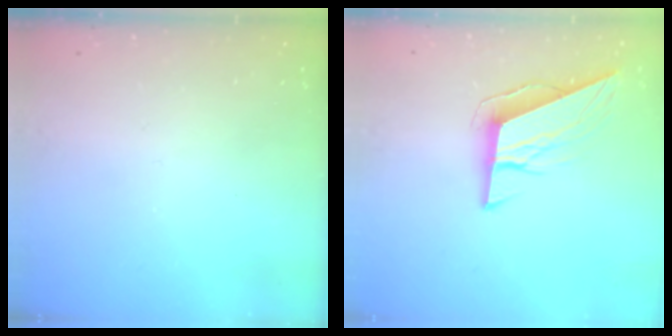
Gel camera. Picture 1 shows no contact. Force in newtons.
{"total": 9.5, "press": 9.3, "slide": 1.9}